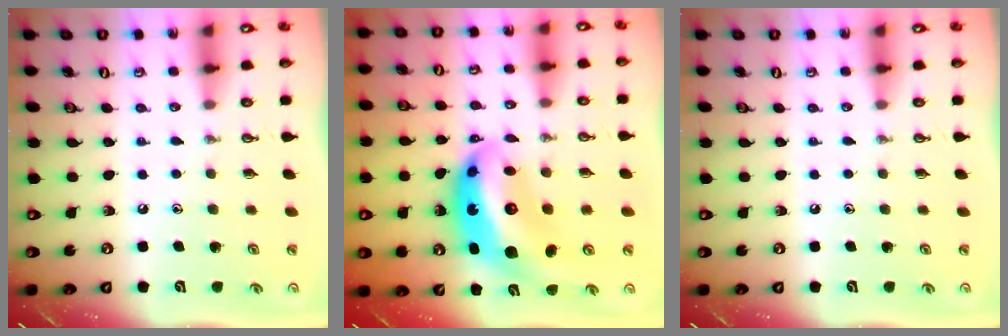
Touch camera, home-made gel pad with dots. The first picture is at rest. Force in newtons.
{"total": 15.5, "press": 15.4, "slide": 1.5}
{"total": 0.0}